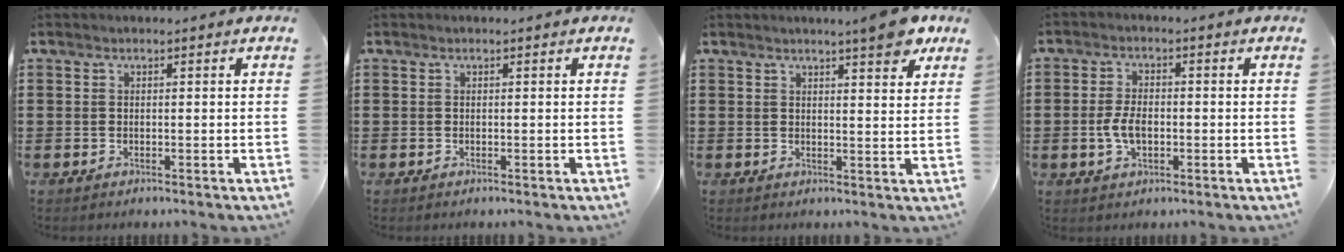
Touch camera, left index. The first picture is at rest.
{"total": 0.0}
{"total": 5.7, "force": [4.5, 0.6, 3.4], "torque": [-0.047, -0.016, 0.074]}
{"total": 4.6, "force": [-0.7, 2.4, 3.8], "torque": [-0.091, -0.002, -0.017]}